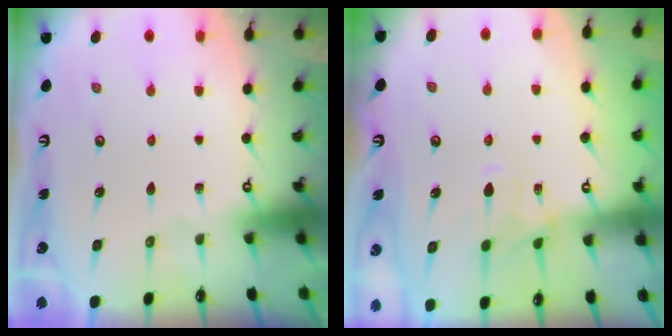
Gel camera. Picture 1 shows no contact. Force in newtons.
{"total": 1.7, "press": 1.1, "slide": 1.2}